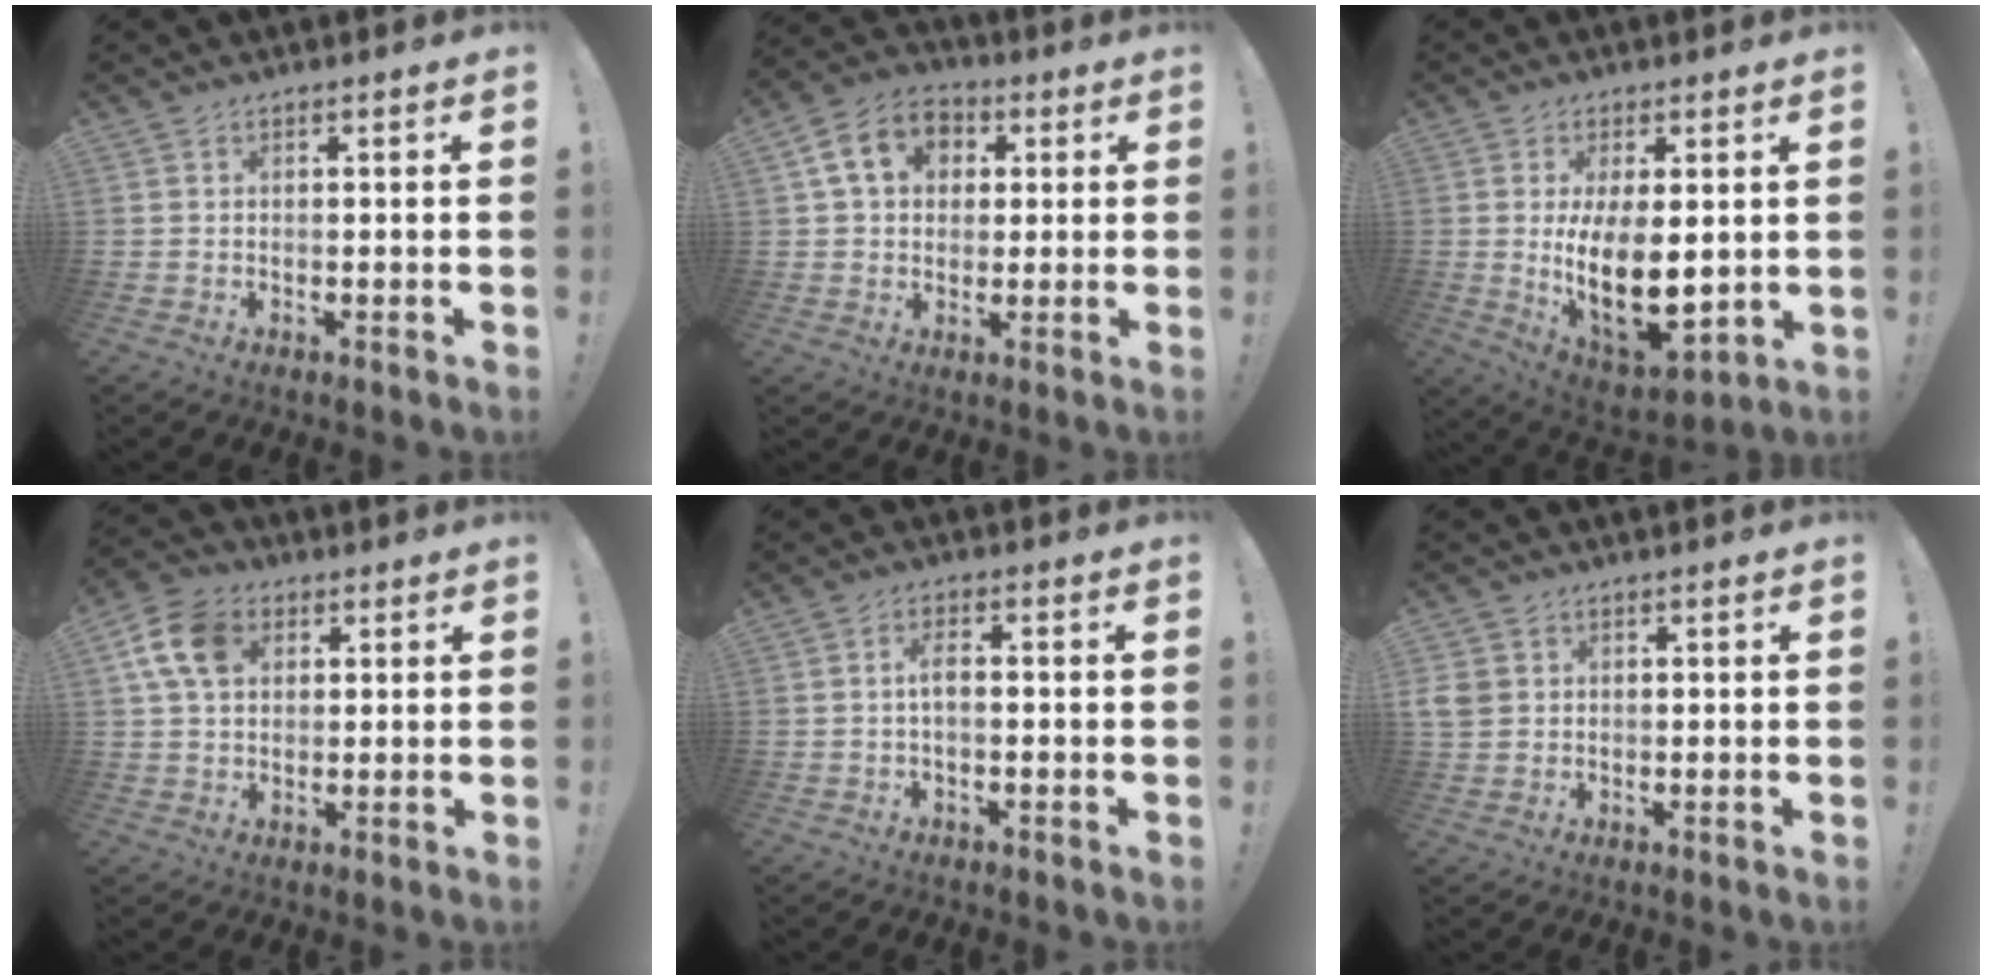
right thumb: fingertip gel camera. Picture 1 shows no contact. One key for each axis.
{"total": 12.5, "fx": 3.9, "fy": 9.8, "fz": 6.8, "tx": -0.103, "ty": 0.003, "tz": 0.080}
{"total": 16.5, "fx": 0.7, "fy": 8.2, "fz": 14.3, "tx": -0.240, "ty": -0.031, "tz": 0.025}
{"total": 11.3, "fx": 3.6, "fy": 8.2, "fz": 7.0, "tx": -0.124, "ty": 0.007, "tz": 0.073}
{"total": 3.4, "fx": -0.1, "fy": 1.1, "fz": 3.2, "tx": -0.058, "ty": 0.008, "tz": -0.003}
{"total": 4.2, "fx": 1.1, "fy": 3.6, "fz": 1.9, "tx": -0.046, "ty": -0.002, "tz": 0.022}